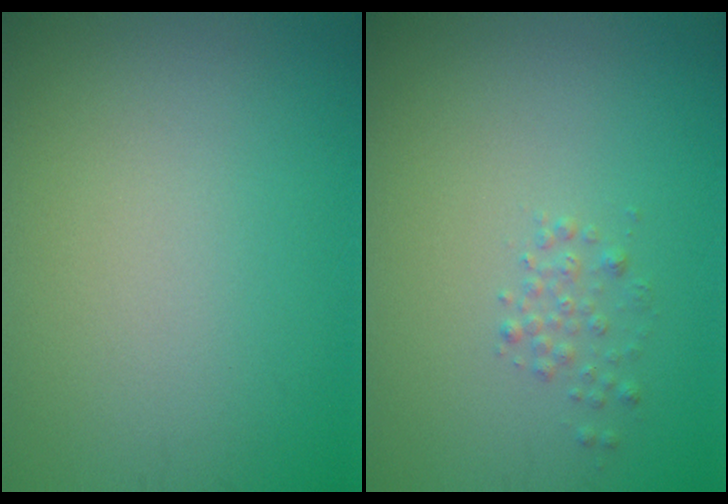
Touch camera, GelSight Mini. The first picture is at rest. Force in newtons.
{"total": 1.1, "press": 1.1, "slide": 0.0}